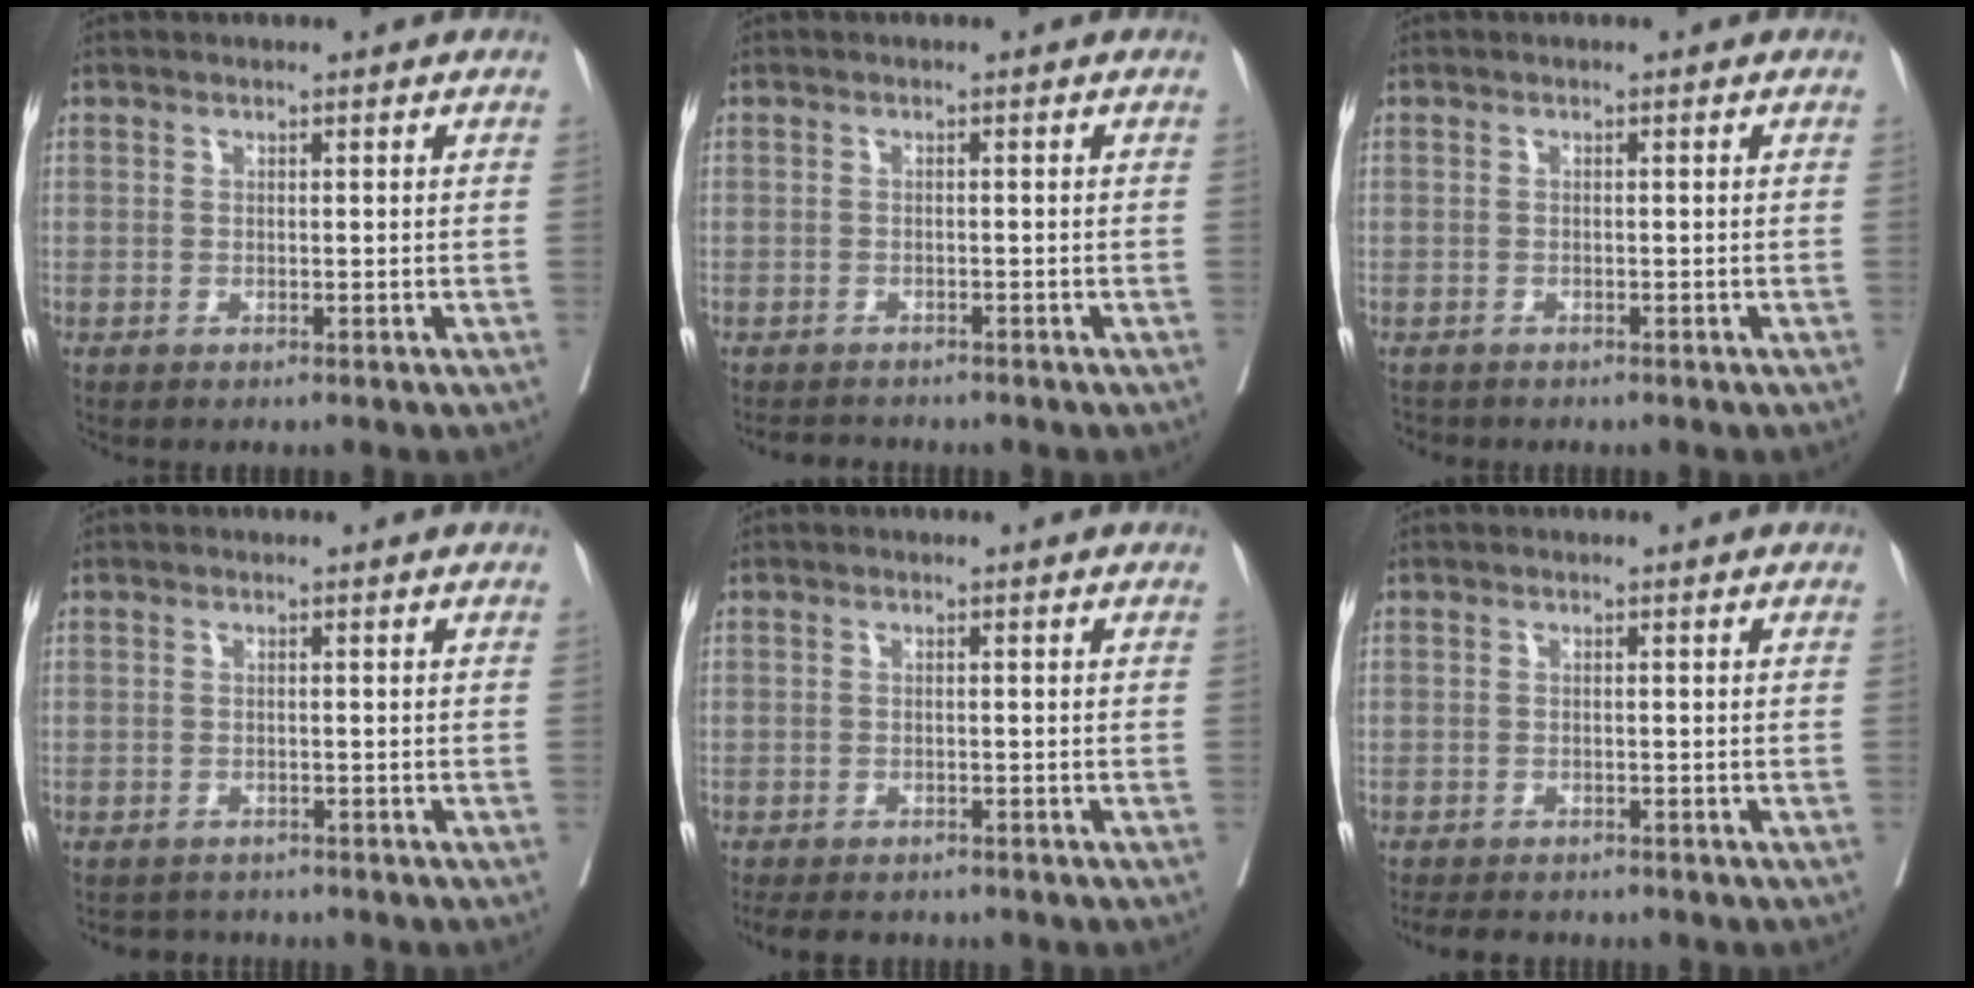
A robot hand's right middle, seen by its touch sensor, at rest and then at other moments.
{"total": 3.3, "force": [-3.1, 1.0, 0.4], "torque": [-0.003, -0.007, -0.049]}
{"total": 1.6, "force": [-1.4, 0.7, 0.1], "torque": [-0.007, -0.003, -0.023]}
{"total": 2.7, "force": [-2.4, 1.1, -0.4], "torque": [0.006, -0.002, -0.040]}
{"total": 7.0, "force": [-6.0, 2.6, 2.5], "torque": [-0.034, -0.006, -0.083]}
{"total": 5.4, "force": [-4.7, 1.8, 1.8], "torque": [-0.023, -0.005, -0.068]}